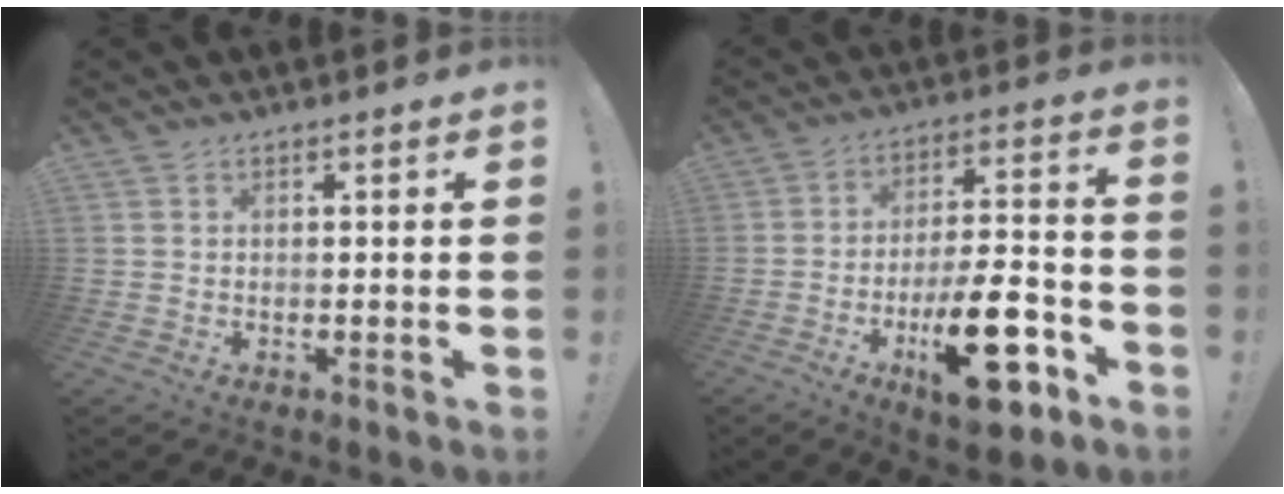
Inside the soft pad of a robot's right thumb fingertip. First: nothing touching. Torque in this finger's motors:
{"motor_torque": [2.34, 2.67, 1.95, -0.81, 0.78]}